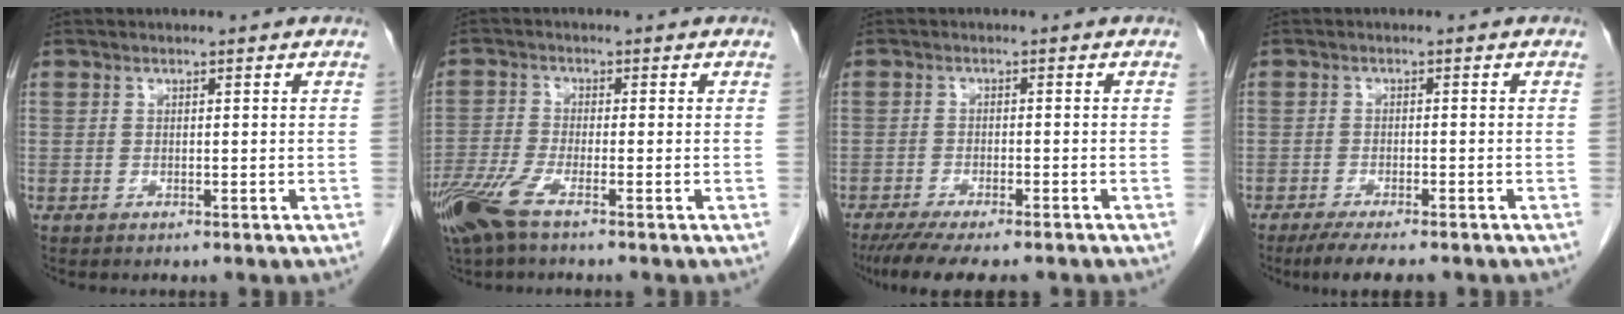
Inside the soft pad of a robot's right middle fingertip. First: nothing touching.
{"total": 6.6, "force": [-4.4, 1.0, 4.8], "torque": [-0.113, -0.014, -0.089]}
{"total": 10.7, "force": [-8.8, 2.0, 5.7], "torque": [-0.081, -0.014, -0.130]}
{"total": 6.8, "force": [-5.5, 1.3, 3.8], "torque": [-0.056, -0.012, -0.084]}